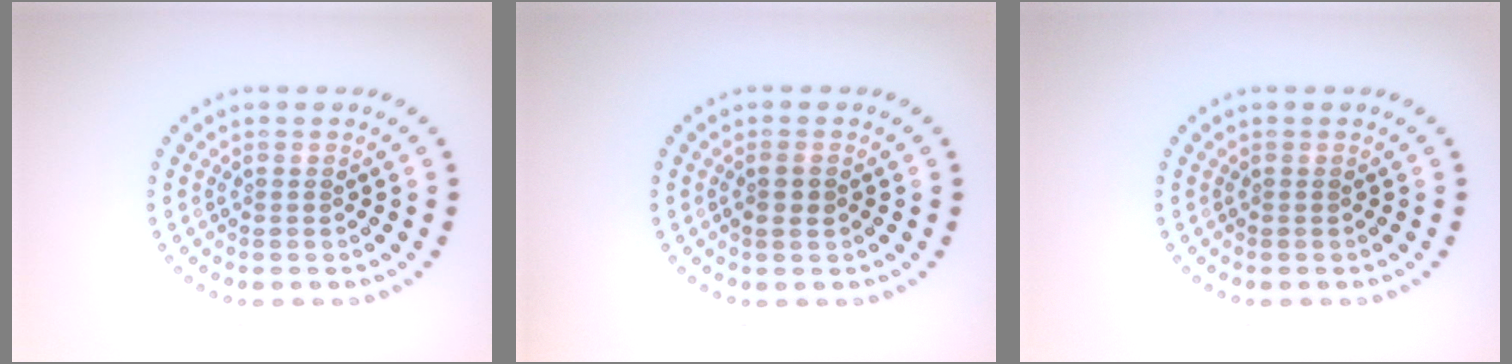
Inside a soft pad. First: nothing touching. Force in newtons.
{"total": 1.3, "press": 1.3, "slide": 0.3}
{"total": 0.0}